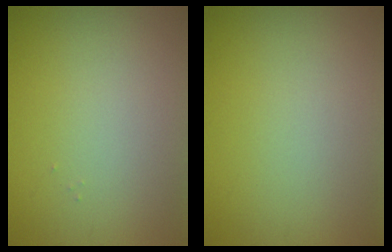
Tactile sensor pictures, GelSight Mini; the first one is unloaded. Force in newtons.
{"total": 0.0}